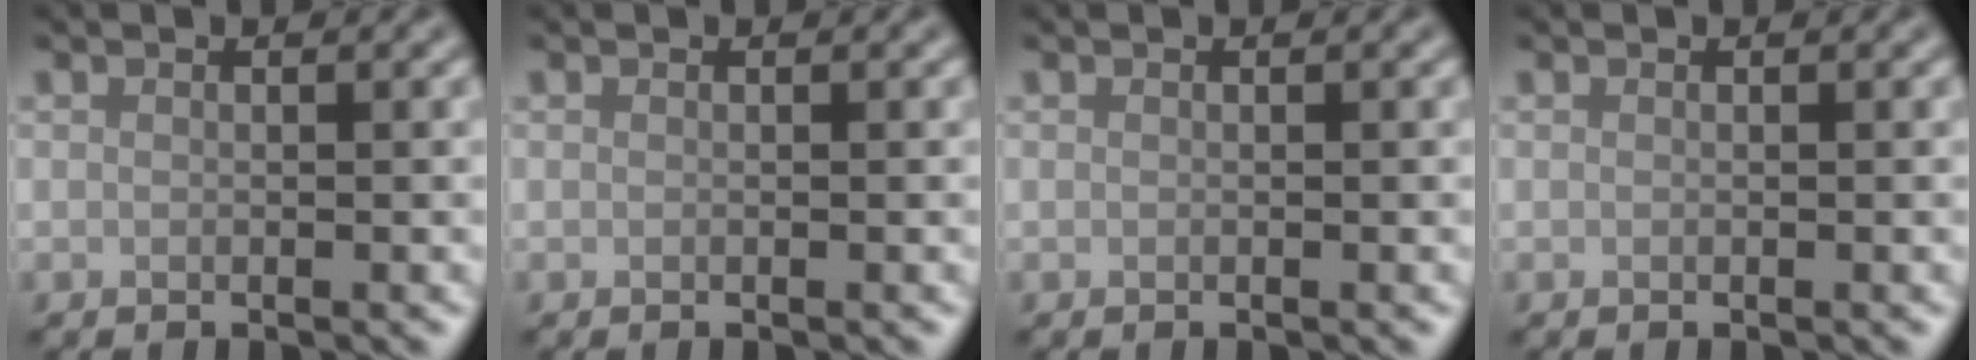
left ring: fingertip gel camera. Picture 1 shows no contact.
{"total": 0.0}
{"total": 0.0}
{"total": 0.0}